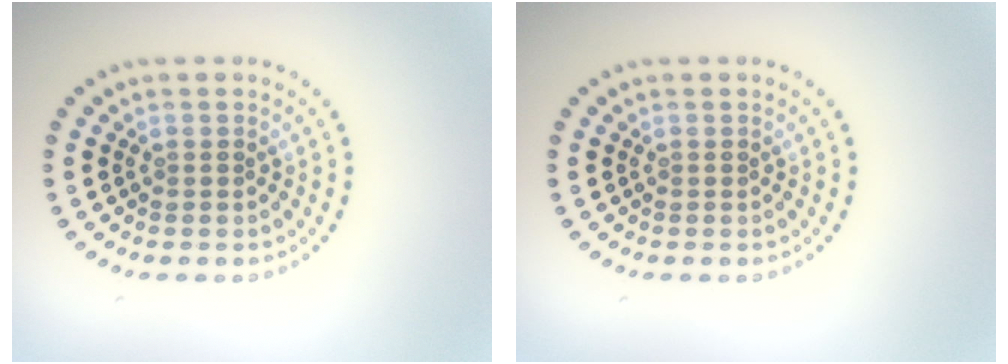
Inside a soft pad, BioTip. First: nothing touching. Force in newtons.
{"total": 0.0}